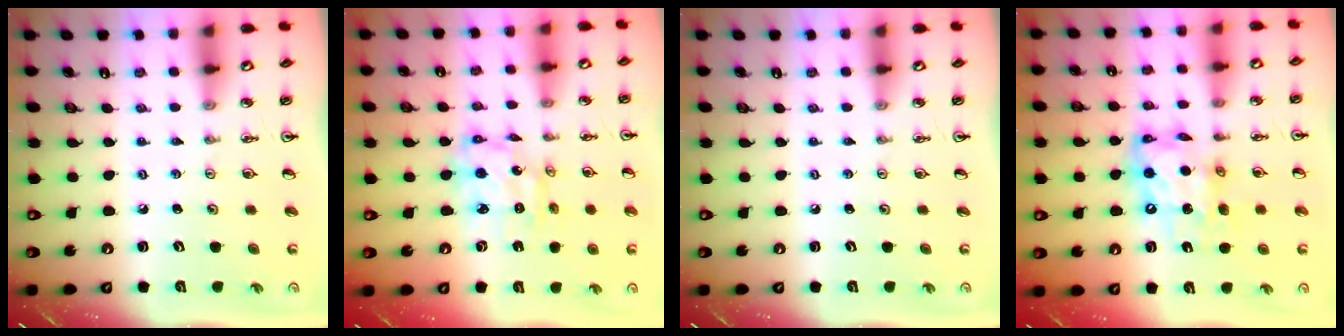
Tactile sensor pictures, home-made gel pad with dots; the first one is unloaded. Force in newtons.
{"total": 9.4, "press": 9.4, "slide": 0.9}
{"total": 0.0}
{"total": 10.9, "press": 10.9, "slide": 0.9}